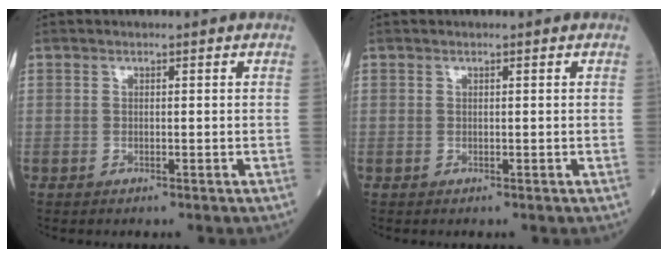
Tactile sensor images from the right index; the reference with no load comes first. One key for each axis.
{"total": 0.0}